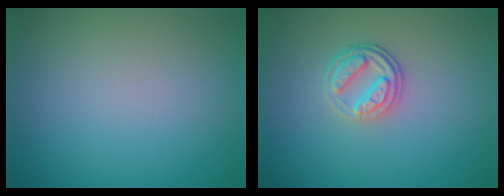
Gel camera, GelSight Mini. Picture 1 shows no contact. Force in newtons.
{"total": 3.0, "press": 2.5, "slide": 1.7}